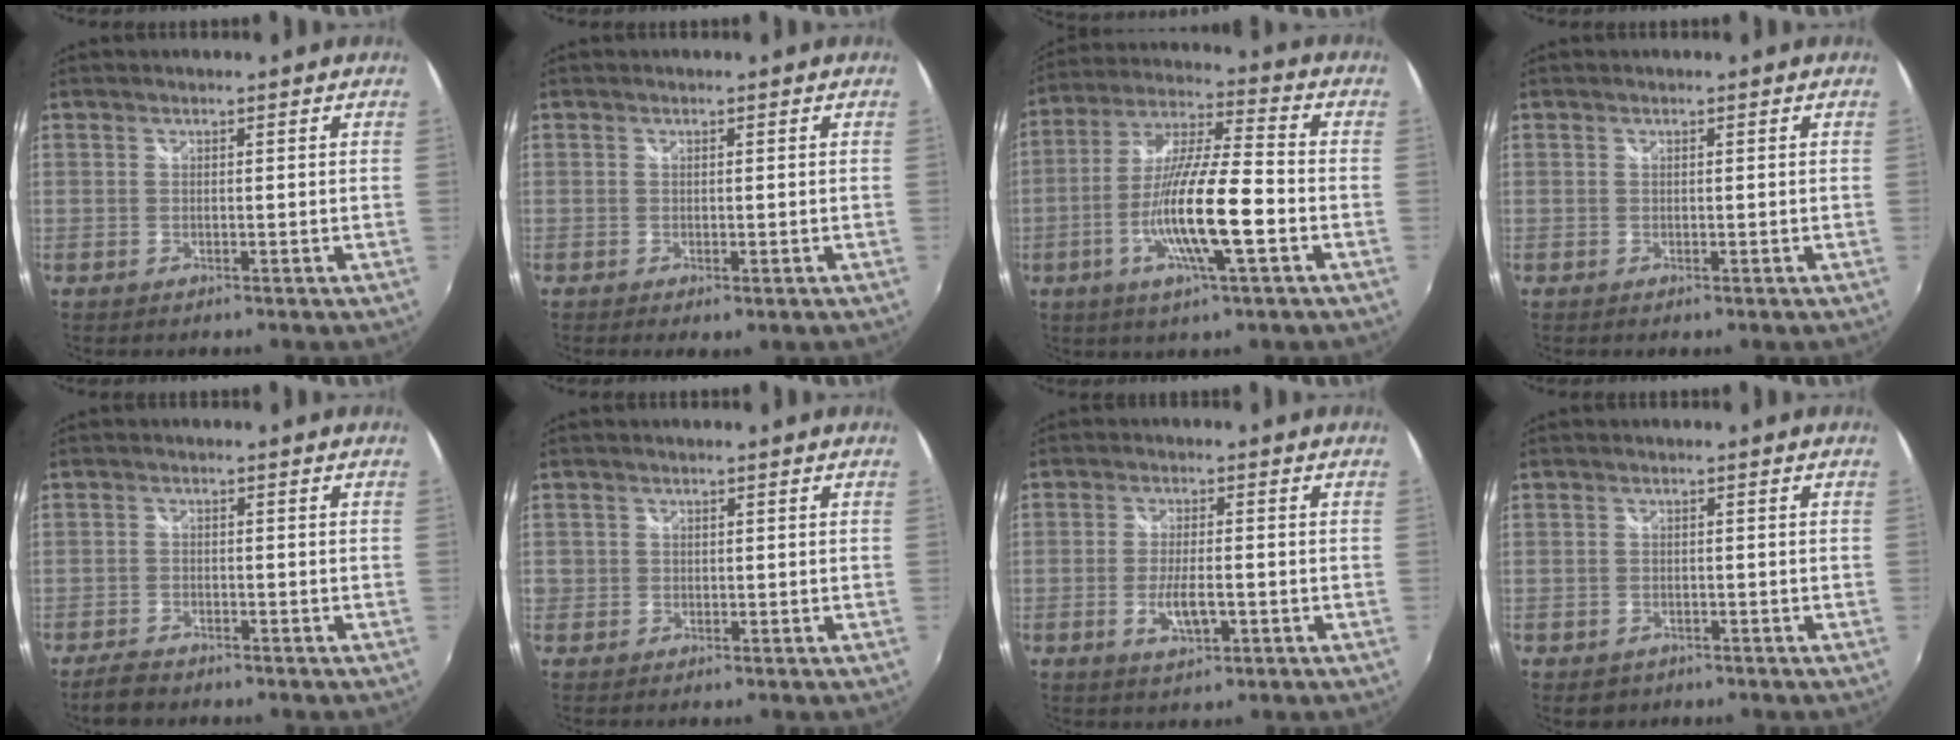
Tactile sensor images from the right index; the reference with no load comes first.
{"total": 1.3, "force": [-0.4, 0.5, 1.1], "torque": [-0.022, -0.006, -0.004]}
{"total": 15.2, "force": [-4.9, 2.0, 14.2], "torque": [-0.279, -0.010, -0.093]}
{"total": 0.0}
{"total": 3.8, "force": [-3.3, 1.4, 1.3], "torque": [-0.042, -0.004, -0.060]}
{"total": 2.0, "force": [-0.2, 1.9, 0.3], "torque": [-0.006, -0.002, -0.005]}
{"total": 5.3, "force": [-1.7, 1.8, 4.6], "torque": [-0.092, -0.009, -0.027]}
{"total": 2.9, "force": [-1.6, 2.3, 0.9], "torque": [-0.024, -0.005, -0.020]}